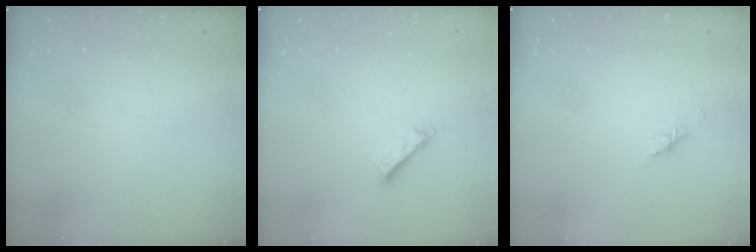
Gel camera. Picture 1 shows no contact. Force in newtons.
{"total": 4.3, "press": 4.3, "slide": 0.3}
{"total": 1.1, "press": 1.0, "slide": 0.5}